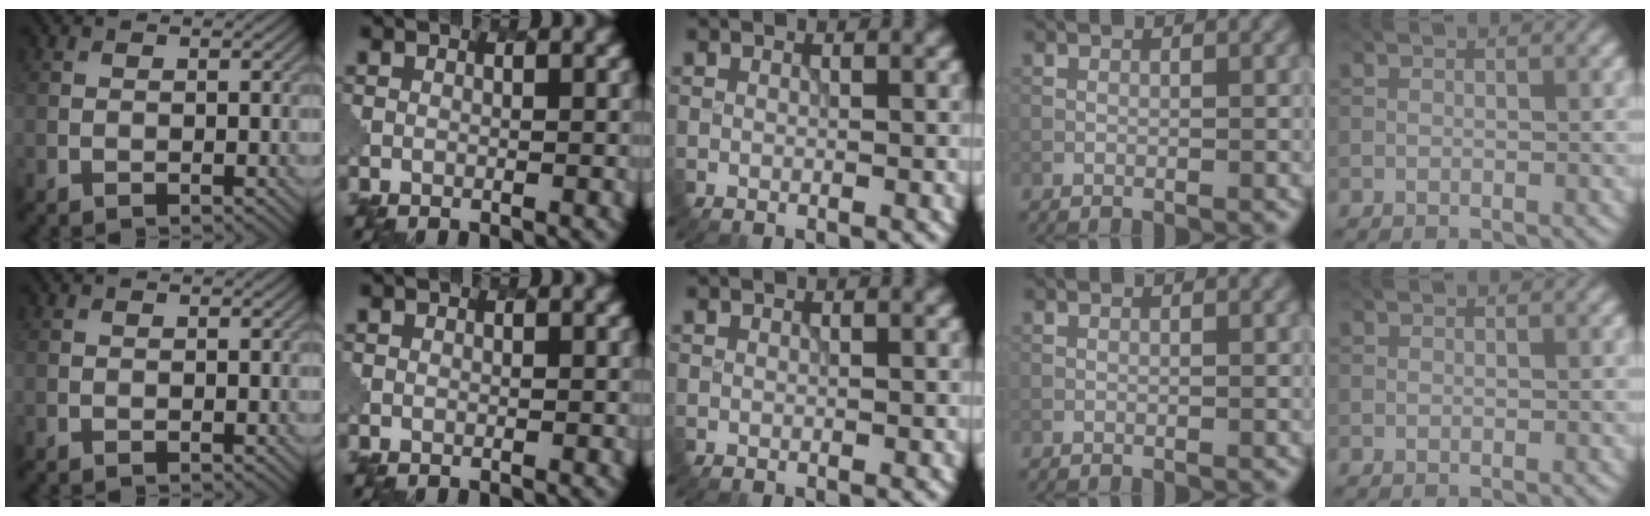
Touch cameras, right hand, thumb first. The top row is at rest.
{}